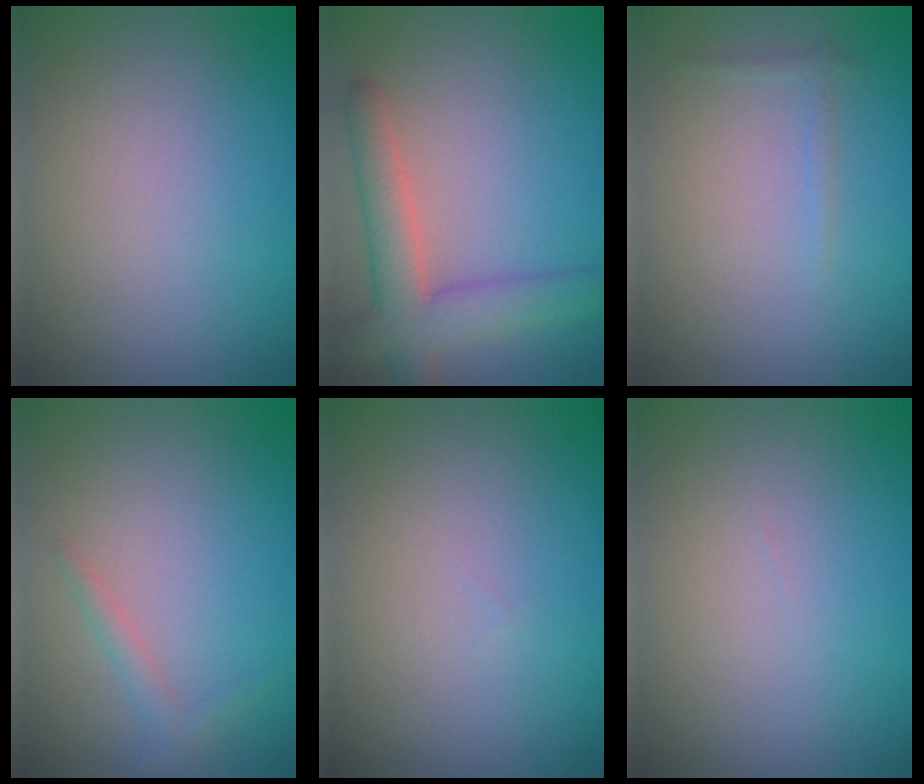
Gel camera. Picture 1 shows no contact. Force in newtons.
{"total": 5.6, "press": 5.6, "slide": 0.4}
{"total": 0.7, "press": 0.7, "slide": 0.1}
{"total": 1.3, "press": 1.3, "slide": 0.0}
{"total": 0.0}
{"total": 0.0}